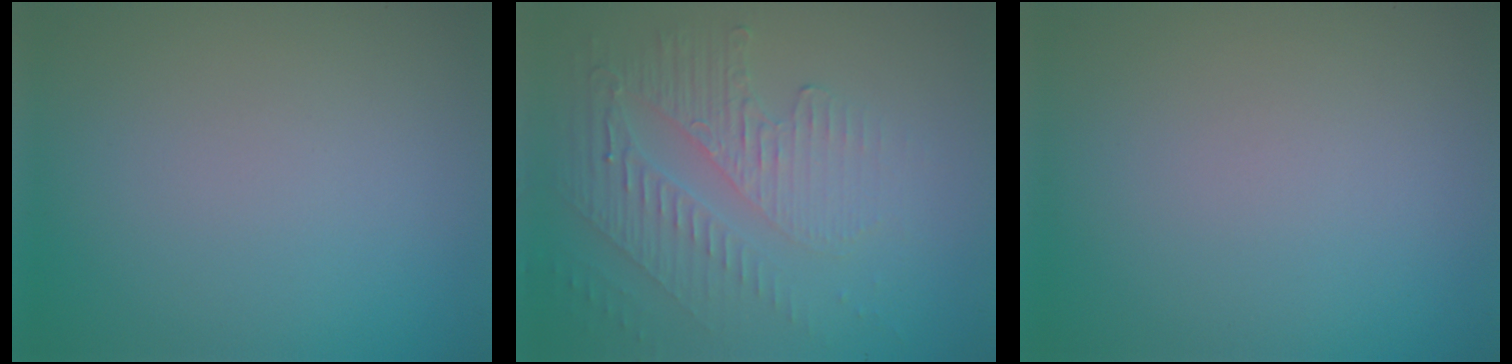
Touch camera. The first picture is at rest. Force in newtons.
{"total": 5.8, "press": 3.4, "slide": 4.7}
{"total": 0.0}